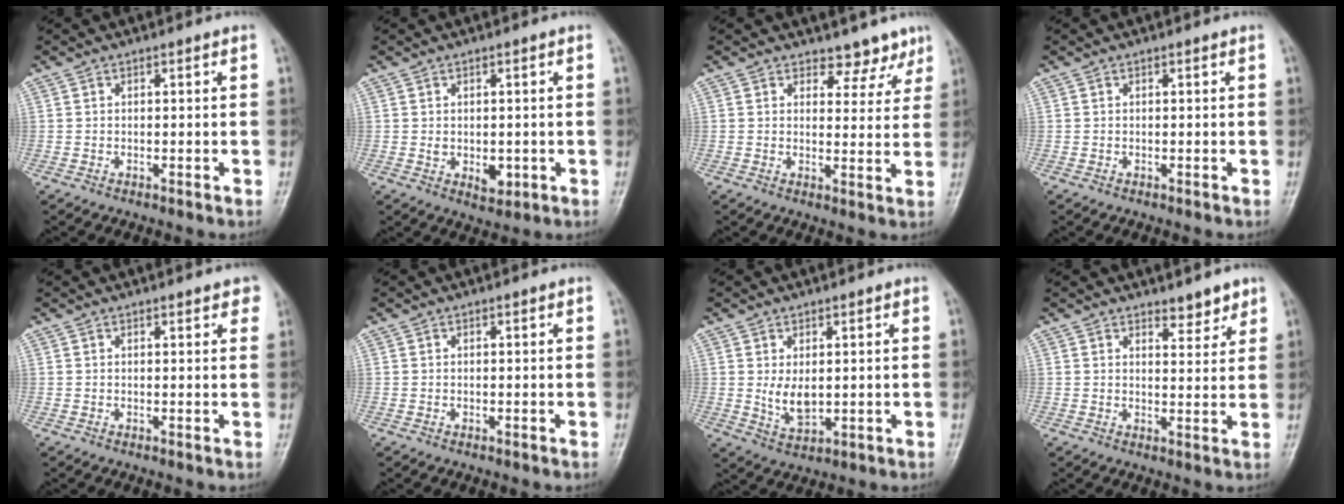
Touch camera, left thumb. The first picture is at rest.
{"total": 3.9, "force": [-0.5, 2.6, 2.8], "torque": [-0.027, -0.006, 0.001]}
{"total": 5.0, "force": [4.1, 2.8, 0.8], "torque": [0.022, -0.032, 0.044]}
{"total": 0.0}
{"total": 3.0, "force": [2.0, 1.2, 1.9], "torque": [-0.004, -0.001, 0.020]}
{"total": 0.0}
{"total": 4.8, "force": [0.6, 2.8, 3.9], "torque": [-0.058, -0.015, 0.022]}
{"total": 3.9, "force": [3.1, 1.6, 1.6], "torque": [-0.001, -0.023, 0.045]}